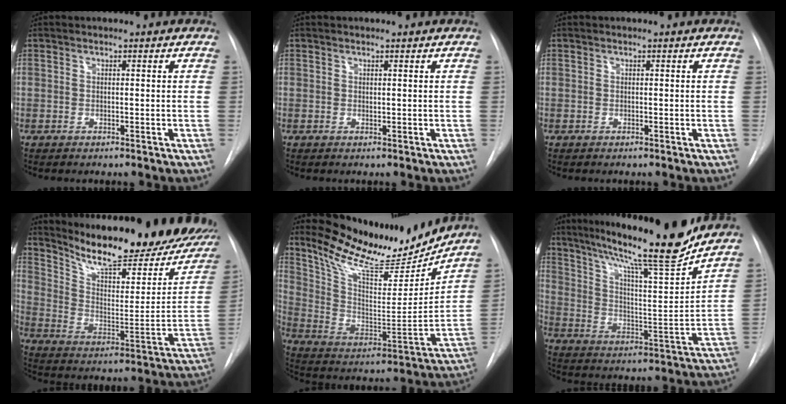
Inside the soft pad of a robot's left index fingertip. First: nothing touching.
{"total": 0.0}
{"total": 0.0}
{"total": 26.1, "force": [21.2, 6.1, 14.1], "torque": [-0.206, -0.056, 0.283]}
{"total": 19.4, "force": [17.6, 3.7, 7.2], "torque": [-0.132, -0.043, 0.282]}
{"total": 20.6, "force": [17.2, 0.2, 11.3], "torque": [-0.185, -0.026, 0.264]}